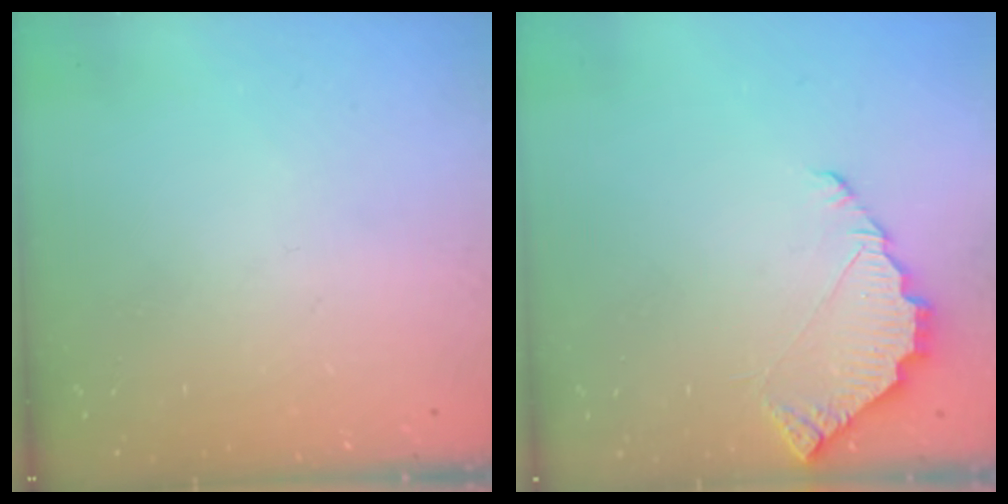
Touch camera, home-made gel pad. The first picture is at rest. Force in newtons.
{"total": 3.7, "press": 3.7, "slide": 0.3}